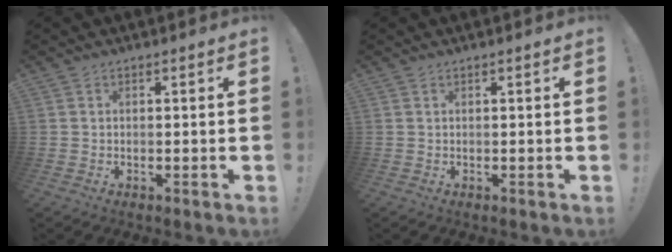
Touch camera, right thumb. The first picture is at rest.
{"total": 0.0}